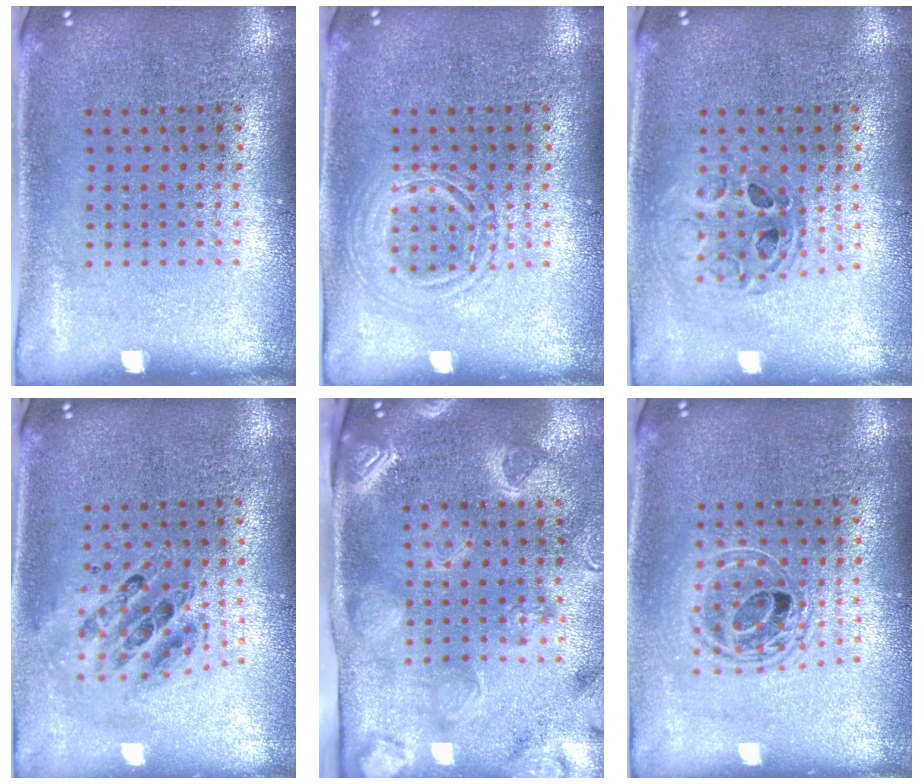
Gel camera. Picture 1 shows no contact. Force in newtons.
{"total": 2.2, "press": 2.2, "slide": 0.3}
{"total": 0.7, "press": 0.7, "slide": 0.1}
{"total": 0.8, "press": 0.7, "slide": 0.1}
{"total": 3.8, "press": 3.0, "slide": 2.2}
{"total": 1.6, "press": 1.4, "slide": 0.8}